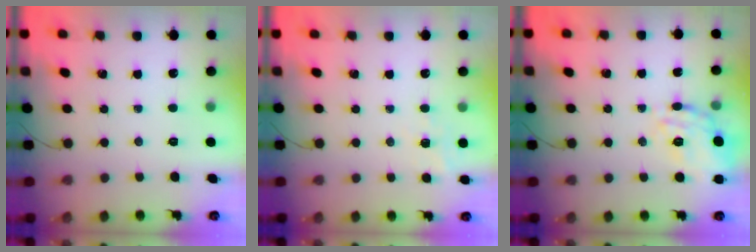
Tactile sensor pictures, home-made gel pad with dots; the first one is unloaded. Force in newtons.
{"total": 7.1, "press": 6.9, "slide": 1.8}
{"total": 18.6, "press": 18.6, "slide": 0.4}